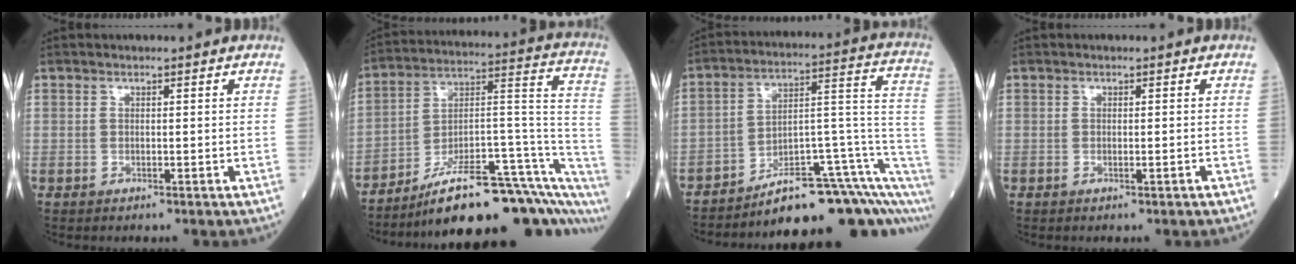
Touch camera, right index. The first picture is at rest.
{"total": 23.8, "force": [-18.1, 4.8, 14.7], "torque": [-0.127, 0.037, -0.270]}
{"total": 18.3, "force": [-12.9, 4.8, 12.1], "torque": [-0.085, 0.067, -0.178]}
{"total": 0.6, "force": [-0.3, 0.0, 0.5], "torque": [-0.013, -0.002, -0.001]}